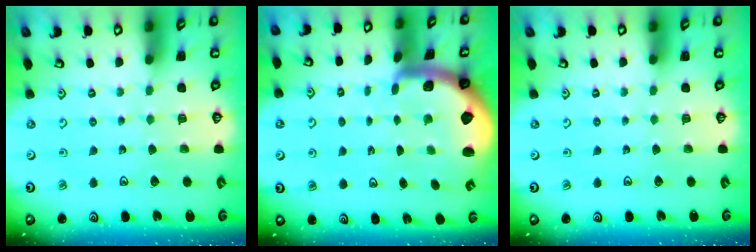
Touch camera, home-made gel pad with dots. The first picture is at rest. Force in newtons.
{"total": 2.4, "press": 2.3, "slide": 0.5}
{"total": 0.0}